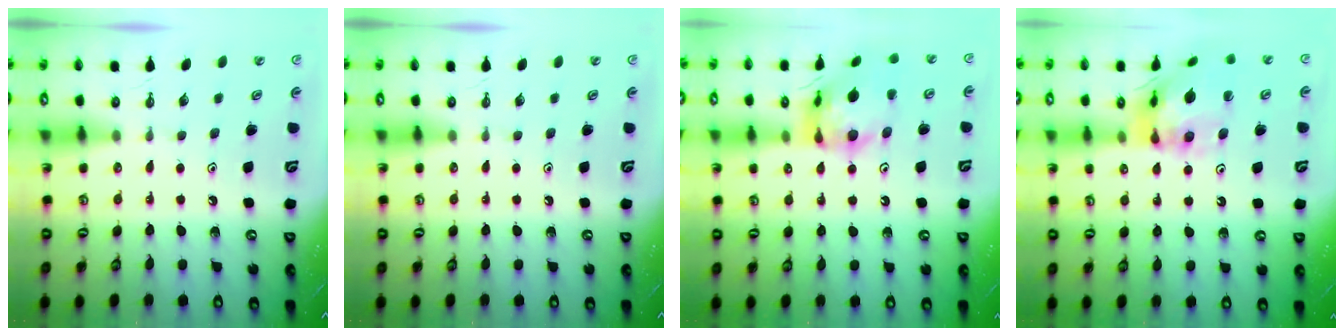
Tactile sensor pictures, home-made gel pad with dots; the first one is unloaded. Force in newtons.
{"total": 0.0}
{"total": 13.5, "press": 13.4, "slide": 1.6}
{"total": 16.5, "press": 16.4, "slide": 2.0}